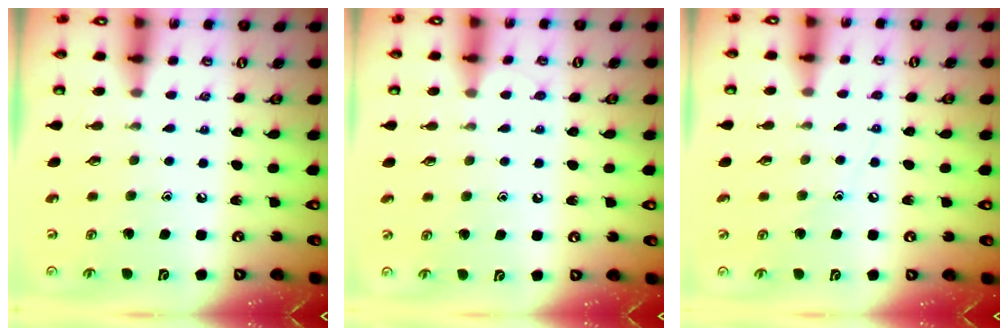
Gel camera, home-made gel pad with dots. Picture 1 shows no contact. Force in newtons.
{"total": 4.3, "press": 4.3, "slide": 0.5}
{"total": 5.3, "press": 5.3, "slide": 0.7}